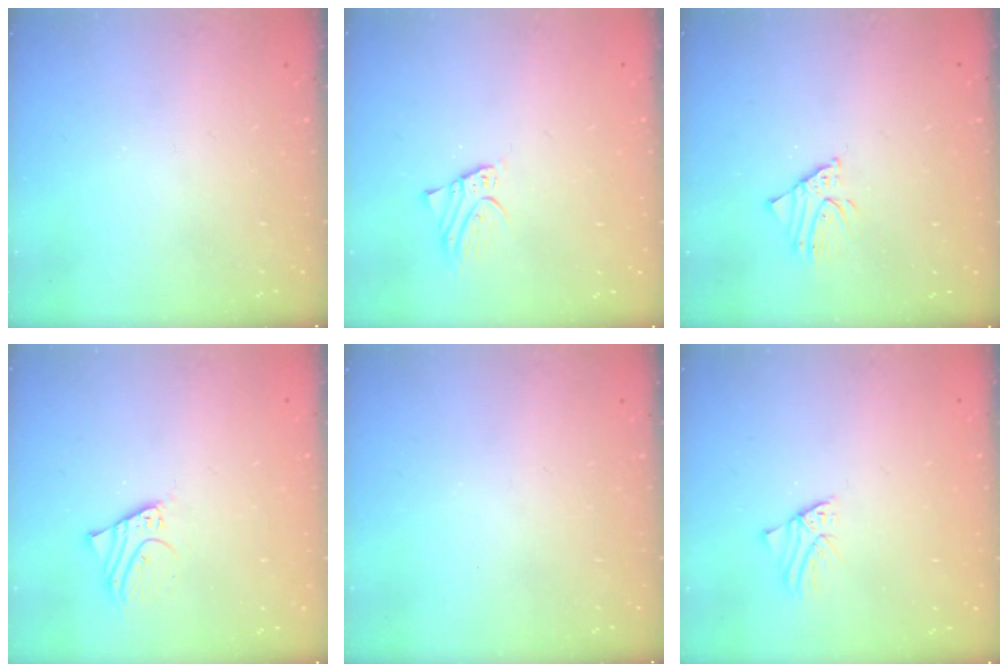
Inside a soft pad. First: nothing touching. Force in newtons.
{"total": 2.6, "press": 2.6, "slide": 0.0}
{"total": 1.7, "press": 1.7, "slide": 0.0}
{"total": 2.4, "press": 2.4, "slide": 0.1}
{"total": 0.0}
{"total": 1.1, "press": 1.1, "slide": 0.1}